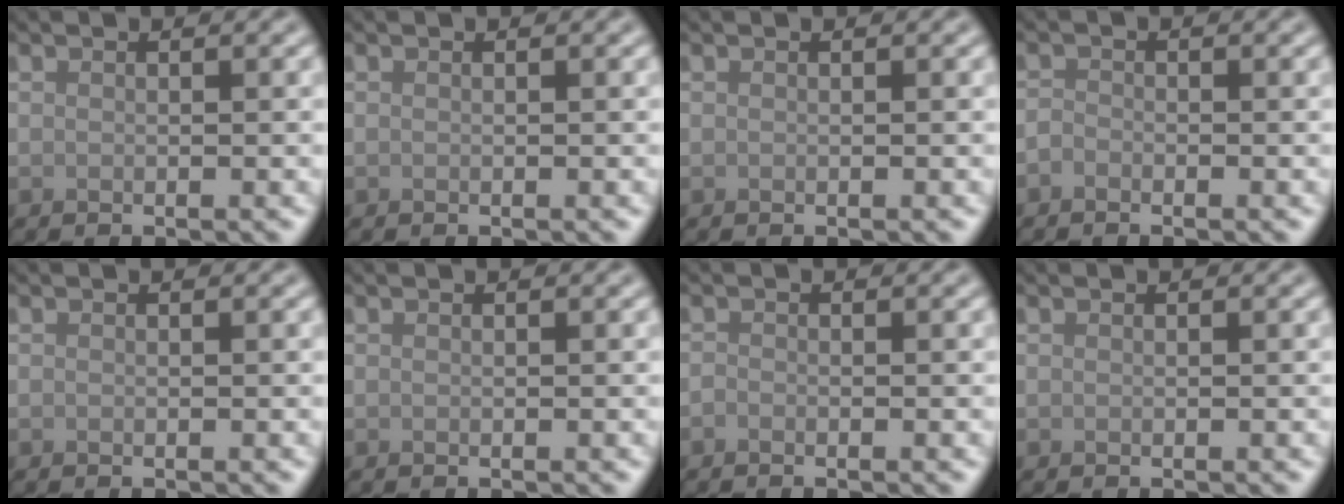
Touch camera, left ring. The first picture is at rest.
{"total": 0.0}
{"total": 0.0}
{"total": 0.9, "force": [-0.7, 0.5, 0.3], "torque": [-0.004, -0.001, -0.016]}
{"total": 0.0}
{"total": 0.0}
{"total": 0.5, "force": [-0.4, 0.2, 0.2], "torque": [-0.002, -0.003, -0.009]}
{"total": 0.0}